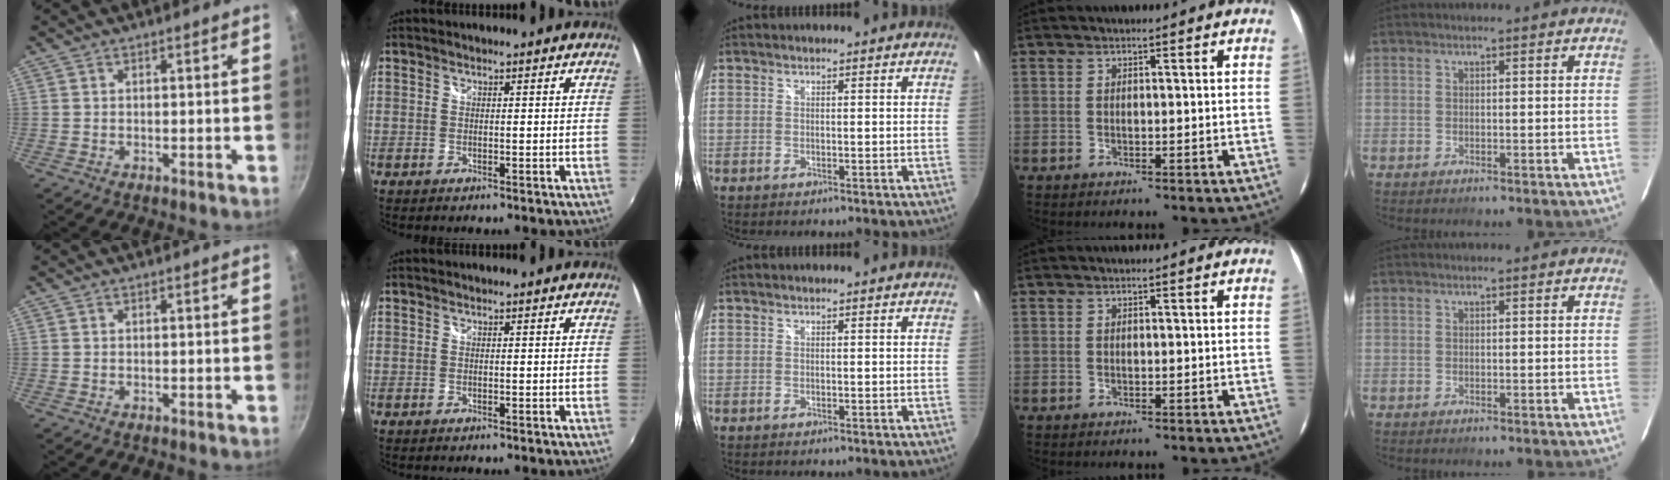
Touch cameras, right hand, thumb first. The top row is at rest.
{}